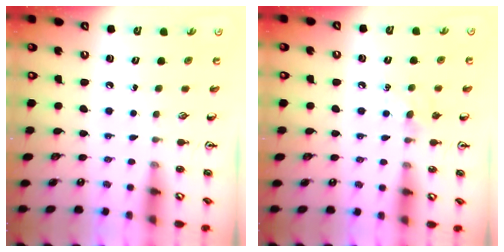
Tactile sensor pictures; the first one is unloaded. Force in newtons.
{"total": 6.3, "press": 6.2, "slide": 0.7}